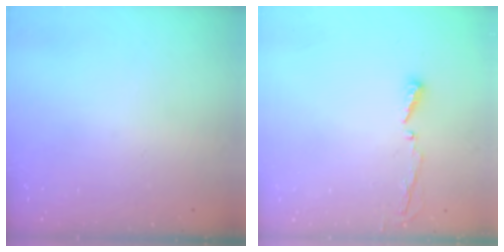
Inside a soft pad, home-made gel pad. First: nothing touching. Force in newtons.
{"total": 3.4, "press": 3.4, "slide": 0.4}